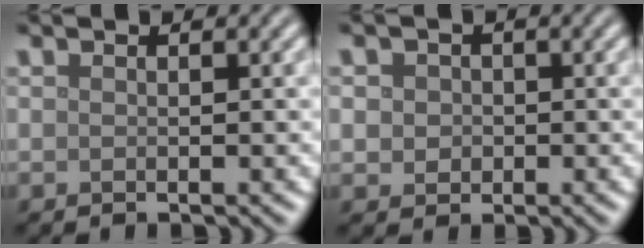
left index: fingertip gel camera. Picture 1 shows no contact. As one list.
[{"total": 3.0, "force": [0.6, 2.5, 1.4], "torque": [-0.015, 0.013, -0.002]}]